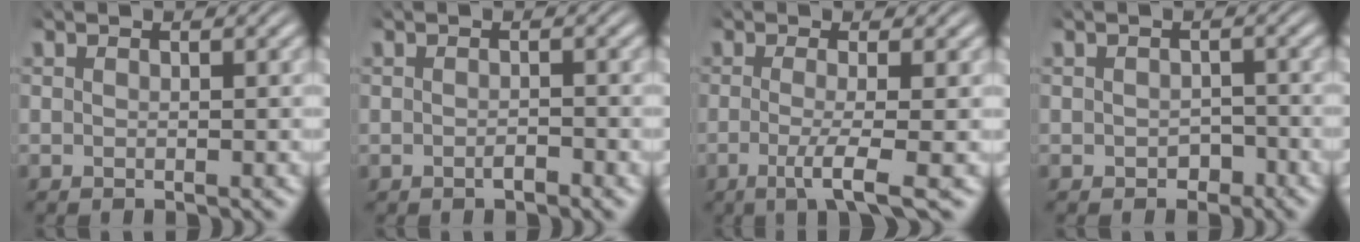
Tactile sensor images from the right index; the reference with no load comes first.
{"total": 0.9, "force": [-0.7, 0.4, 0.4], "torque": [-0.009, 0.003, -0.014]}
{"total": 3.8, "force": [-1.7, 0.1, 3.4], "torque": [-0.069, -0.022, -0.025]}
{"total": 1.7, "force": [-1.1, 1.3, 0.1], "torque": [0.001, -0.002, -0.021]}